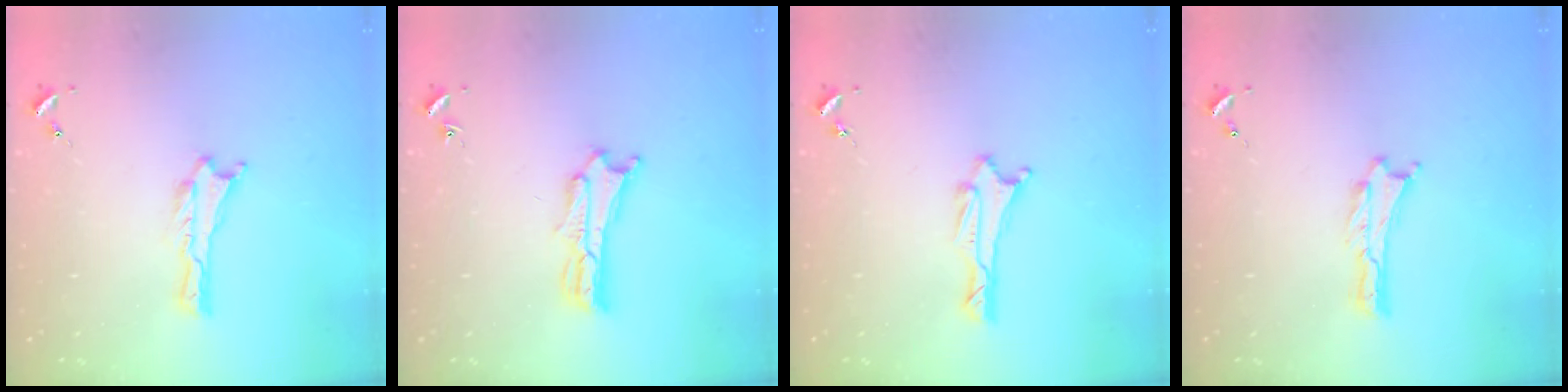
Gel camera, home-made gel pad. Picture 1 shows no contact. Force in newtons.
{"total": 2.5, "press": 2.5, "slide": 0.1}
{"total": 1.1, "press": 1.1, "slide": 0.1}
{"total": 0.0}